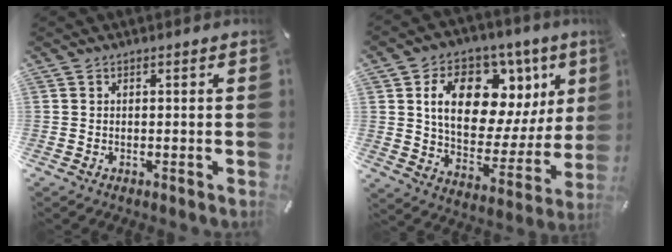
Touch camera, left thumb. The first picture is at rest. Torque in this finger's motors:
{"motor_torque": [1.44, 0.29, 1.96, -0.81, 0.47]}